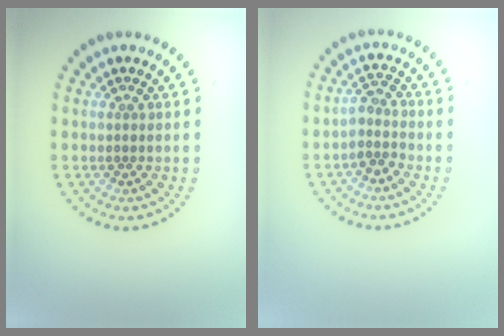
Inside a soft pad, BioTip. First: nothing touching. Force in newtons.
{"total": 1.9, "press": 1.6, "slide": 1.0}